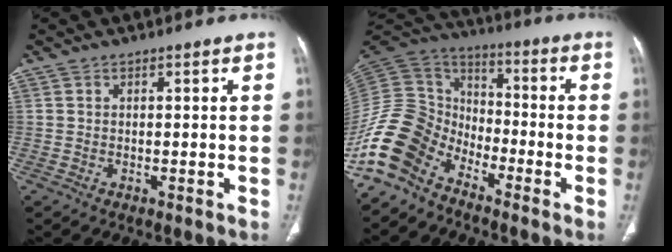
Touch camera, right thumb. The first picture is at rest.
{"total": 15.3, "force": [-10.6, 9.2, 6.3], "torque": [-0.122, 0.082, -0.218]}